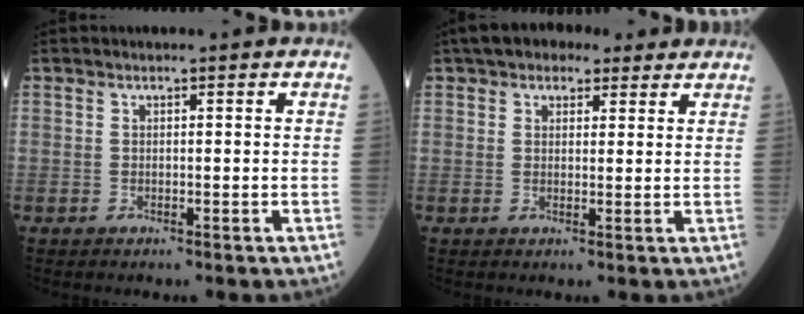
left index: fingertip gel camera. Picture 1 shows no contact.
{"total": 6.6, "force": [4.9, 3.4, 3.0], "torque": [-0.039, 0.036, 0.076]}